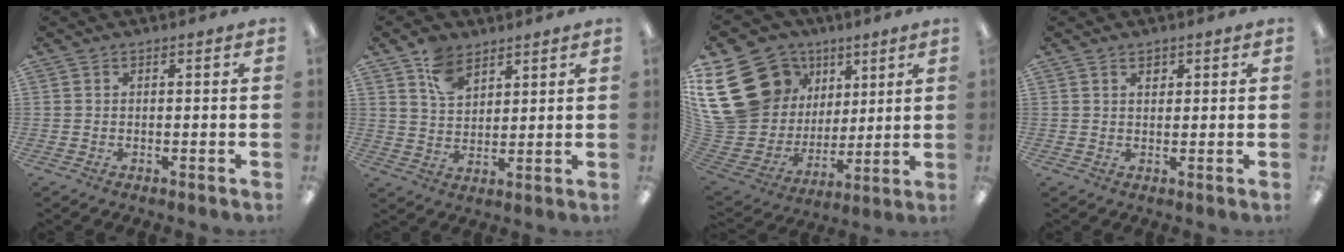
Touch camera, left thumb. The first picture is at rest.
{"total": 7.6, "force": [5.2, 4.6, 3.2], "torque": [-0.065, -0.012, 0.097]}
{"total": 26.1, "force": [10.0, 20.4, 12.9], "torque": [-0.256, -0.066, 0.229]}
{"total": 1.7, "force": [1.1, 1.0, 0.7], "torque": [-0.008, -0.001, 0.018]}